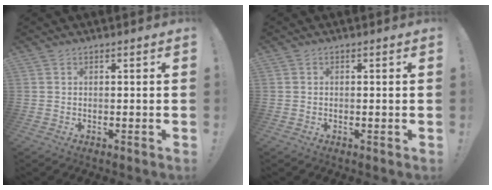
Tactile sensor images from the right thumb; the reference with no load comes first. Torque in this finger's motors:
{"motor_torque": [-0.22, -0.09, -0.13, 0.13, 0.07]}